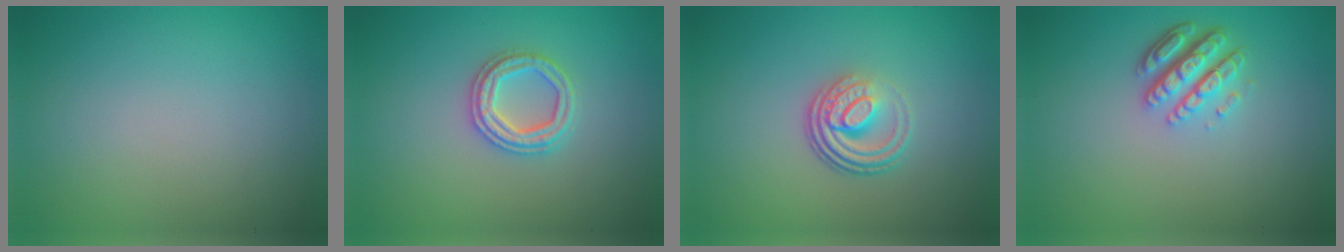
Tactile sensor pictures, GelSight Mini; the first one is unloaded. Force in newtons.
{"total": 2.6, "press": 2.6, "slide": 0.5}
{"total": 4.0, "press": 2.7, "slide": 3.0}
{"total": 4.4, "press": 3.2, "slide": 3.1}